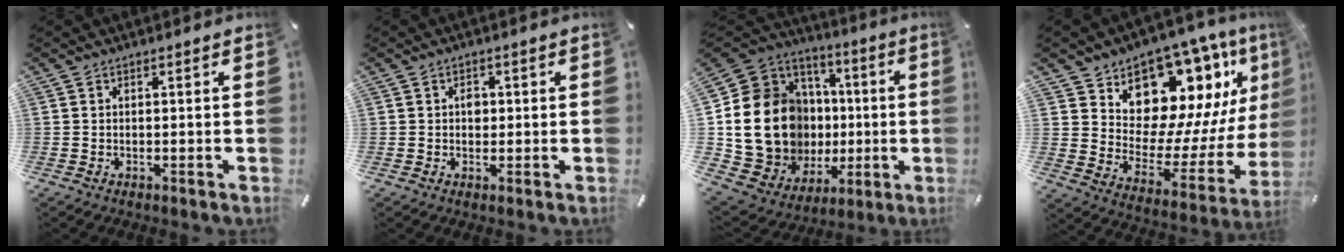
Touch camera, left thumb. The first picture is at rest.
{"total": 2.2, "force": [0.2, 1.7, 1.4], "torque": [-0.013, 0.001, -0.002]}
{"total": 19.8, "force": [-0.3, 16.4, 11.0], "torque": [-0.235, -0.026, 0.020]}
{"total": 16.4, "force": [10.9, 10.4, 6.7], "torque": [-0.083, -0.116, 0.192]}